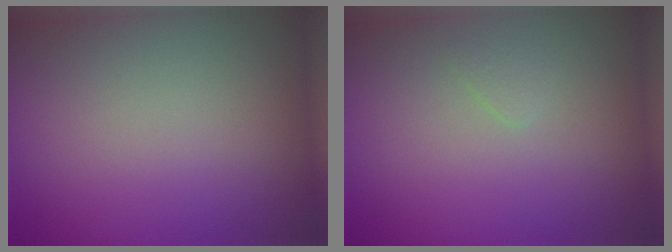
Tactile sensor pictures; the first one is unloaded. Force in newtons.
{"total": 0.6, "press": 0.6, "slide": 0.1}